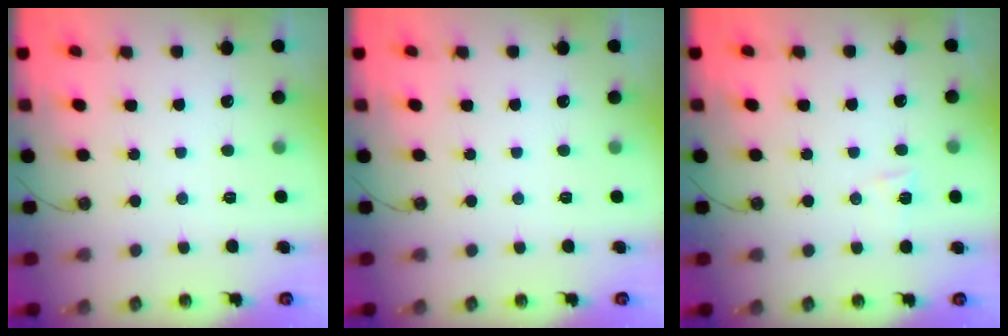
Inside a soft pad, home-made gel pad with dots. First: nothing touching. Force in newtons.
{"total": 0.0}
{"total": 4.9, "press": 4.5, "slide": 2.0}